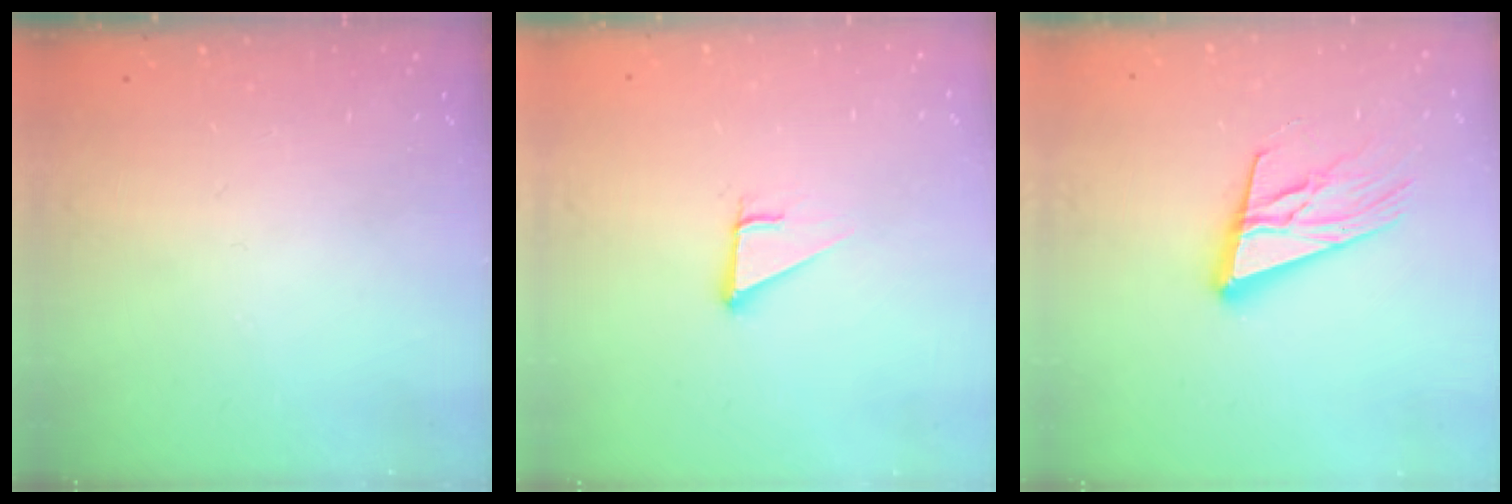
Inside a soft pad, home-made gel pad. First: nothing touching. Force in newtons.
{"total": 2.8, "press": 2.8, "slide": 0.0}
{"total": 17.0, "press": 16.5, "slide": 4.2}